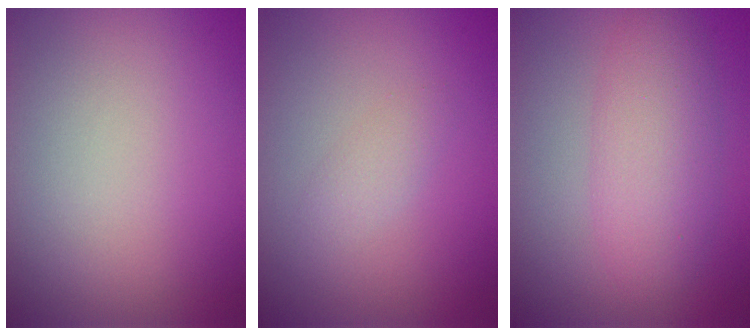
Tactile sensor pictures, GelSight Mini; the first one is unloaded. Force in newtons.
{"total": 1.3, "press": 1.3, "slide": 0.0}
{"total": 4.8, "press": 4.8, "slide": 0.1}